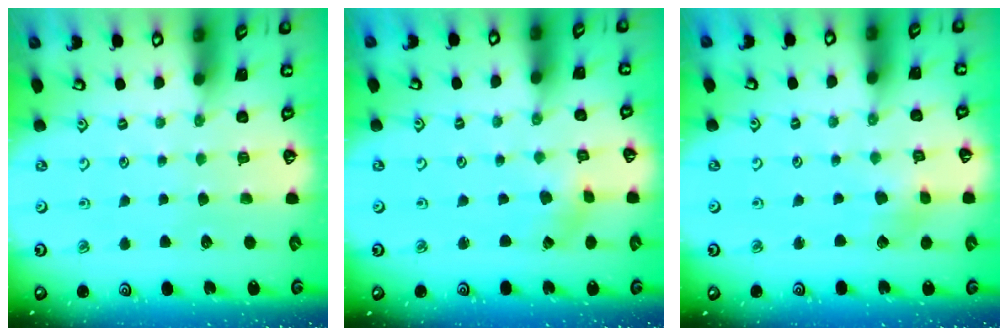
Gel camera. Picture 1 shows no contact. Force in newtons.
{"total": 1.2, "press": 1.2, "slide": 0.2}
{"total": 3.0, "press": 3.0, "slide": 0.2}